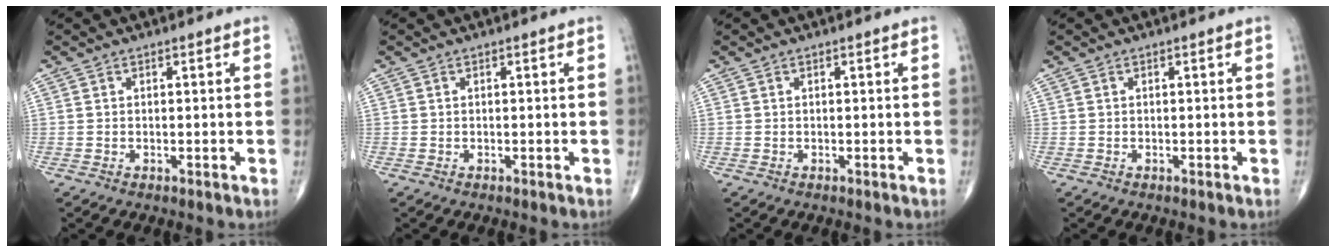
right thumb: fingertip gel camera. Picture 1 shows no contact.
{"total": 0.0}
{"total": 0.0}
{"total": 0.0}